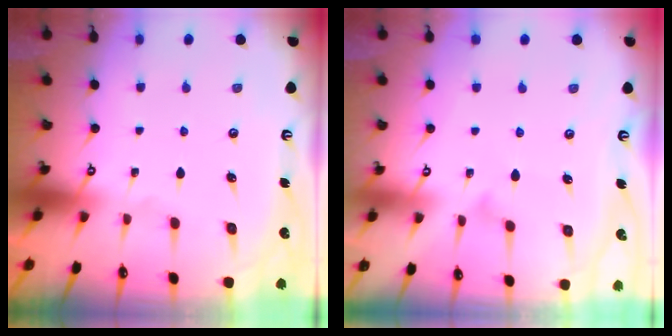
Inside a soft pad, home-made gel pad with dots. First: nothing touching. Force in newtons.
{"total": 7.6, "press": 7.6, "slide": 0.5}